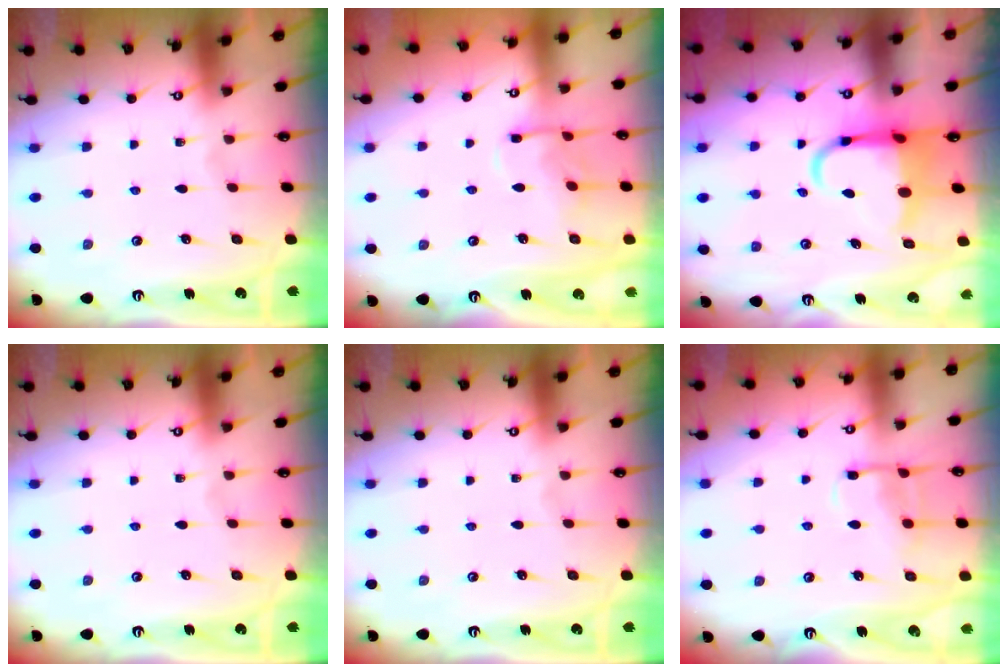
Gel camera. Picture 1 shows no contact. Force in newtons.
{"total": 8.2, "press": 8.2, "slide": 0.7}
{"total": 8.1, "press": 7.9, "slide": 1.6}
{"total": 0.0}
{"total": 0.0}
{"total": 8.8, "press": 8.7, "slide": 0.7}